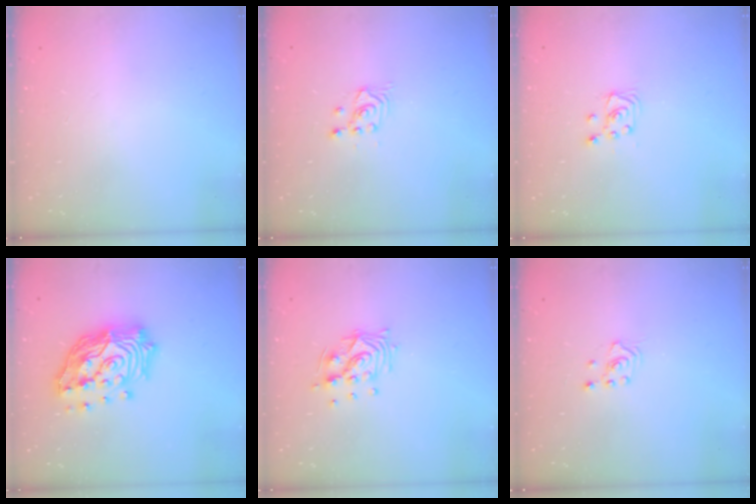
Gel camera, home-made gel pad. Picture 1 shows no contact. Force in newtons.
{"total": 2.7, "press": 2.7, "slide": 0.3}
{"total": 4.3, "press": 4.3, "slide": 0.3}
{"total": 22.7, "press": 22.6, "slide": 1.9}
{"total": 10.6, "press": 10.6, "slide": 0.5}
{"total": 2.0, "press": 2.0, "slide": 0.3}